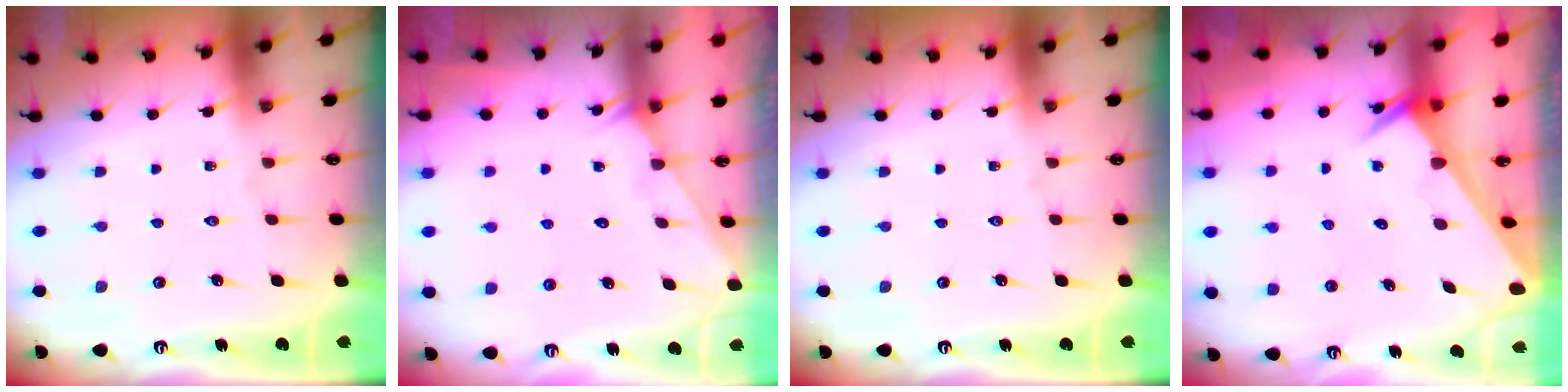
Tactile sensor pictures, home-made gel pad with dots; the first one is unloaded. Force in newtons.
{"total": 1.8, "press": 1.8, "slide": 0.1}
{"total": 0.0}
{"total": 2.5, "press": 2.5, "slide": 0.1}